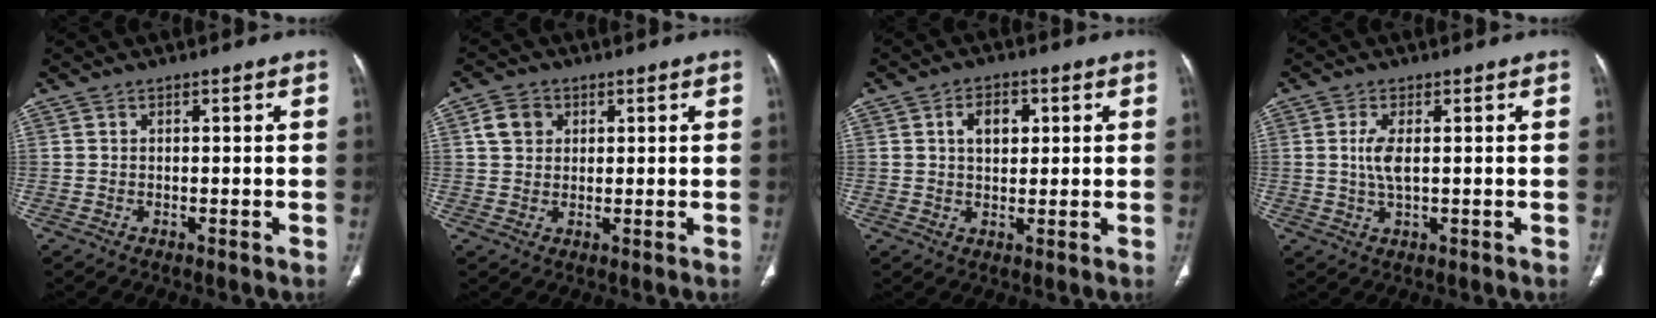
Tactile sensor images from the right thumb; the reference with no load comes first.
{"total": 4.6, "force": [1.5, 3.8, 2.1], "torque": [-0.024, 0.001, 0.028]}
{"total": 5.5, "force": [1.6, 3.7, 3.7], "torque": [-0.040, -0.001, 0.024]}
{"total": 3.9, "force": [0.5, 1.4, 3.6], "torque": [-0.087, -0.003, 0.013]}